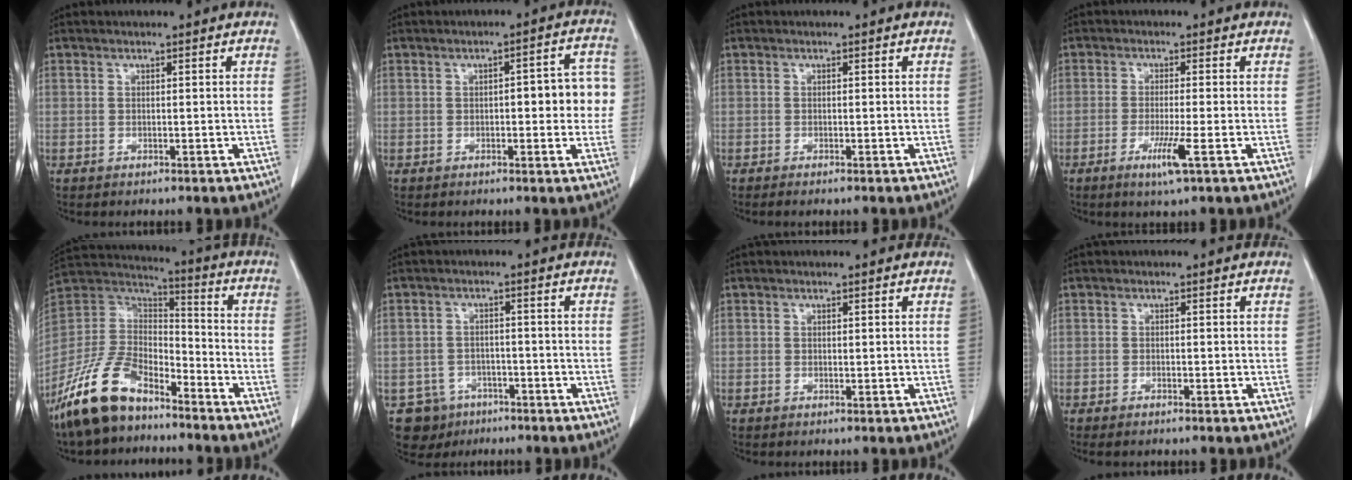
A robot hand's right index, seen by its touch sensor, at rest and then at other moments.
{"total": 7.2, "force": [0.0, 2.5, 6.8], "torque": [-0.072, 0.024, 0.000]}
{"total": 0.6, "force": [-0.5, -0.1, 0.4], "torque": [-0.010, -0.002, -0.010]}
{"total": 4.5, "force": [-2.0, -0.5, 4.0], "torque": [-0.075, -0.013, -0.036]}
{"total": 14.8, "force": [-10.9, 6.5, 7.6], "torque": [-0.169, 0.016, -0.216]}
{"total": 6.2, "force": [-3.6, 5.0, 0.1], "torque": [-0.002, 0.008, -0.051]}
{"total": 0.0}
{"total": 1.0, "force": [-0.8, 0.2, 0.5], "torque": [-0.015, -0.002, -0.010]}